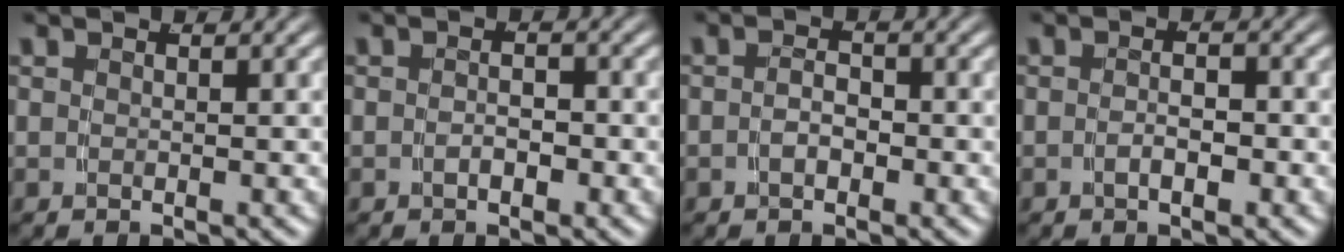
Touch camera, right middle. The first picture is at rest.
{"total": 1.5, "force": [-1.1, 0.5, 0.9], "torque": [-0.011, -0.001, -0.018]}
{"total": 1.8, "force": [-1.1, 0.8, 1.2], "torque": [-0.026, -0.008, -0.015]}
{"total": 2.0, "force": [-1.3, 0.4, 1.4], "torque": [-0.020, -0.003, -0.020]}